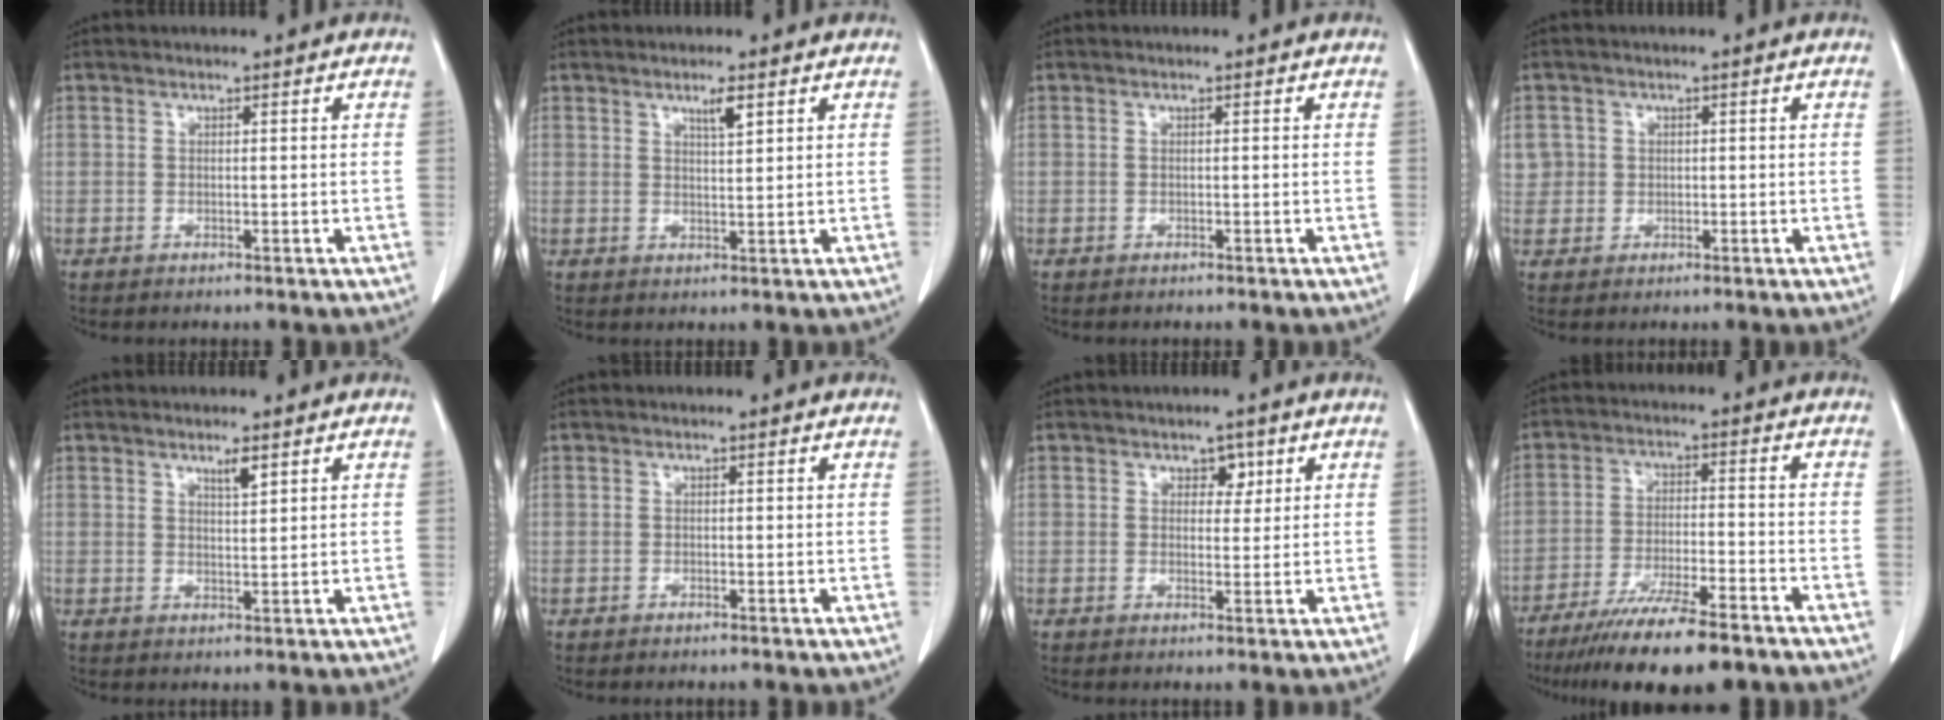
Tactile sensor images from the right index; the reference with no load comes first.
{"total": 2.8, "force": [1.7, 0.2, 2.2], "torque": [-0.039, -0.005, 0.030]}
{"total": 0.0}
{"total": 3.2, "force": [0.6, 3.2, 0.1], "torque": [0.014, 0.007, 0.013]}
{"total": 2.3, "force": [1.6, 0.2, 1.7], "torque": [-0.032, -0.005, 0.029]}
{"total": 0.0}
{"total": 2.5, "force": [1.3, 1.6, 1.4], "torque": [-0.012, 0.001, 0.018]}
{"total": 14.9, "force": [-11.5, 2.0, 9.3], "torque": [-0.151, -0.033, -0.186]}